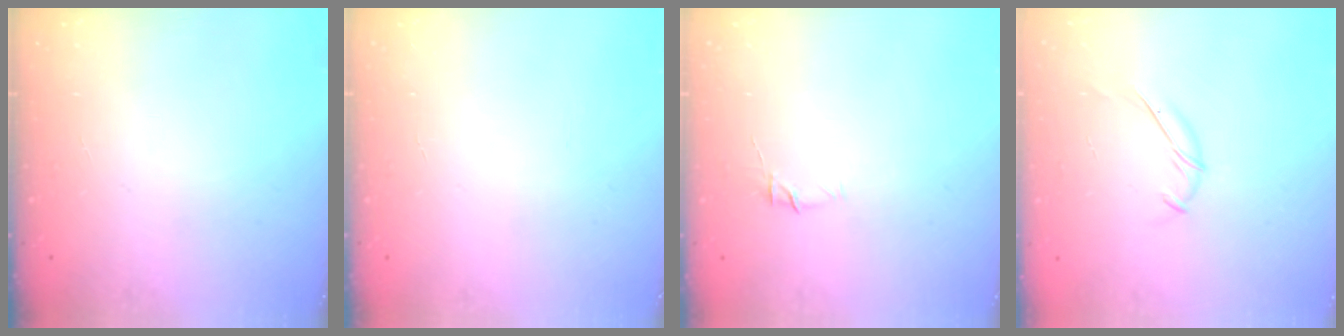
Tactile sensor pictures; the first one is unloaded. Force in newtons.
{"total": 0.0}
{"total": 4.5, "press": 4.4, "slide": 1.0}
{"total": 6.6, "press": 6.5, "slide": 1.4}